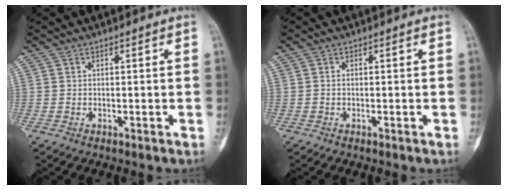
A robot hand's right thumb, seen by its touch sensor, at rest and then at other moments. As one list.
[{"total": 0.0}]